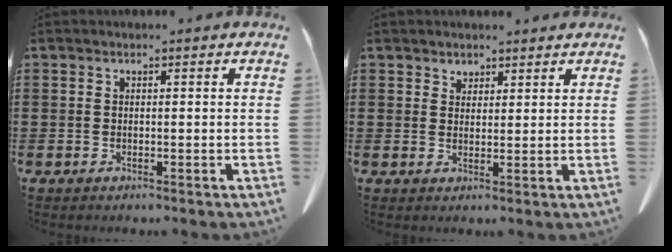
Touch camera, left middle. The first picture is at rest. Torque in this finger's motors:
{"motor_torque": [0.19, 0.19, 0.00, 0.00]}